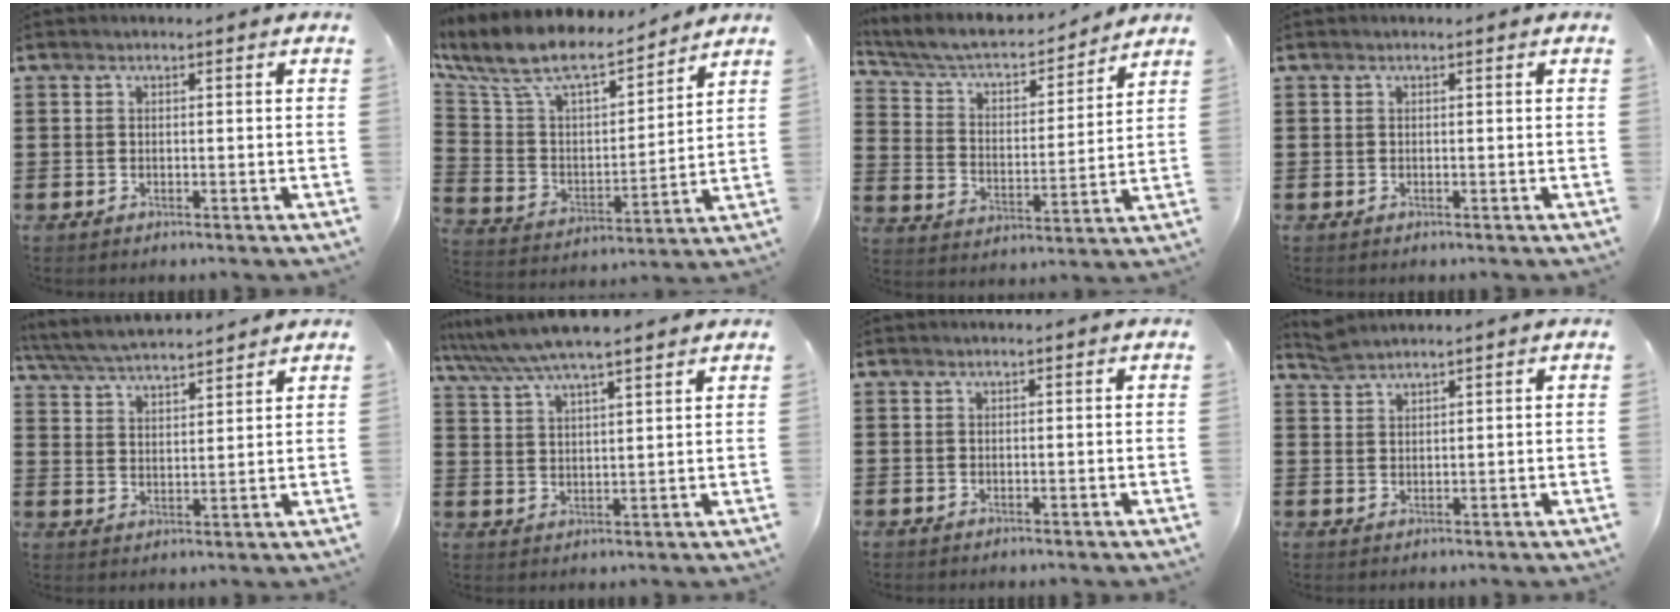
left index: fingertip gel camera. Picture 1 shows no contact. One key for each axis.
{"total": 9.8, "fx": 7.9, "fy": 3.1, "fz": 4.9, "tx": -0.131, "ty": -0.047, "tz": 0.134}
{"total": 6.1, "fx": 5.3, "fy": 1.7, "fz": 2.5, "tx": -0.074, "ty": -0.035, "tz": 0.085}
{"total": 0.0}
{"total": 5.4, "fx": 5.2, "fy": 0.3, "fz": 1.4, "tx": -0.048, "ty": -0.023, "tz": 0.091}
{"total": 6.6, "fx": 5.9, "fy": 0.5, "fz": 3.0, "tx": -0.078, "ty": -0.021, "tz": 0.103}
{"total": 0.0}
{"total": 2.1, "fx": 2.0, "fy": 0.1, "fz": 0.5, "tx": -0.015, "ty": 0.000, "tz": 0.041}